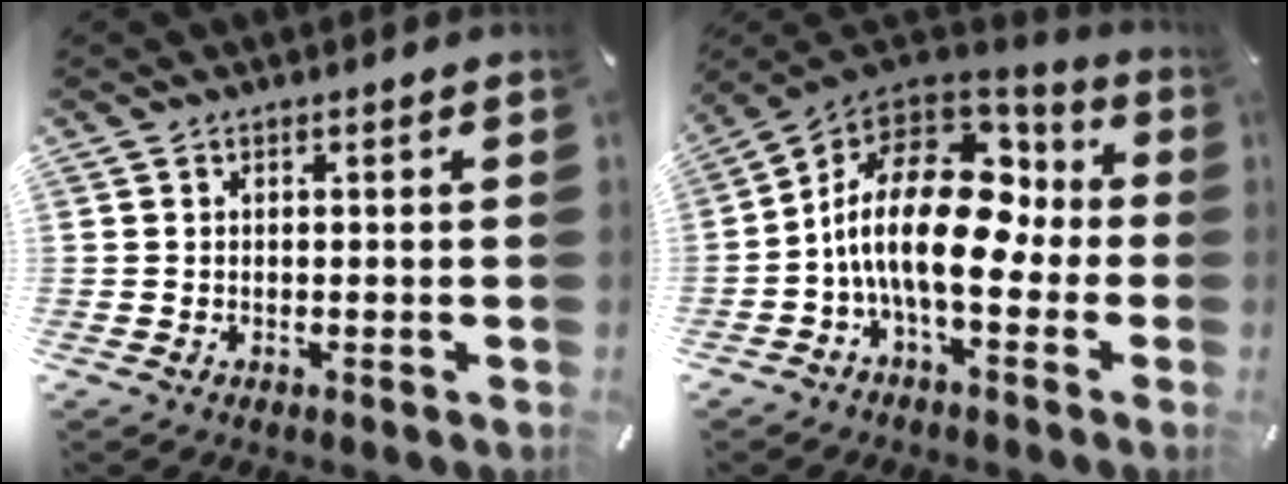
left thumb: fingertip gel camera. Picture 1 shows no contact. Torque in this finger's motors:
{"motor_torque": [0.23, 1.71, 2.49, 0.28, 0.67]}